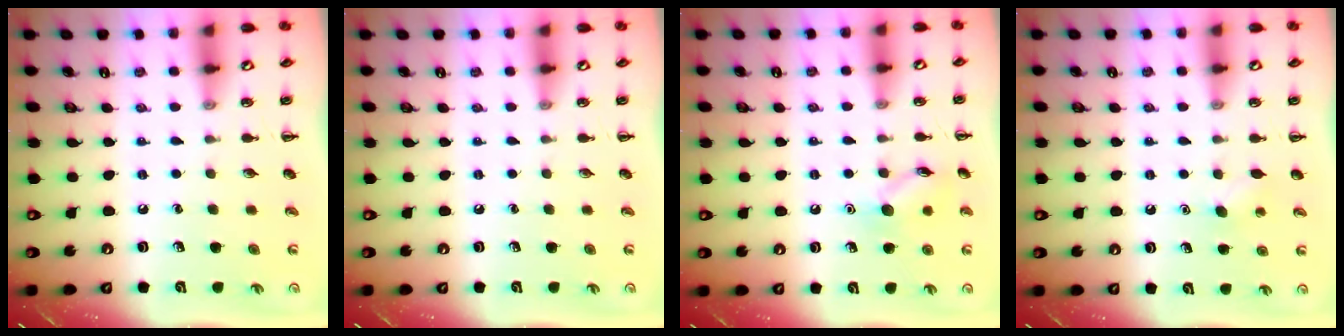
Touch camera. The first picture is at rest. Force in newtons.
{"total": 0.0}
{"total": 9.5, "press": 9.4, "slide": 0.9}
{"total": 3.9, "press": 3.7, "slide": 1.1}